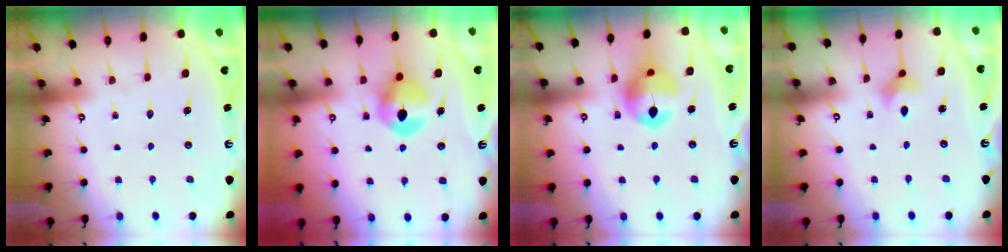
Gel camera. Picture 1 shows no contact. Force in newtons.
{"total": 10.2, "press": 10.2, "slide": 0.6}
{"total": 14.3, "press": 14.2, "slide": 1.7}
{"total": 2.7, "press": 2.6, "slide": 0.6}